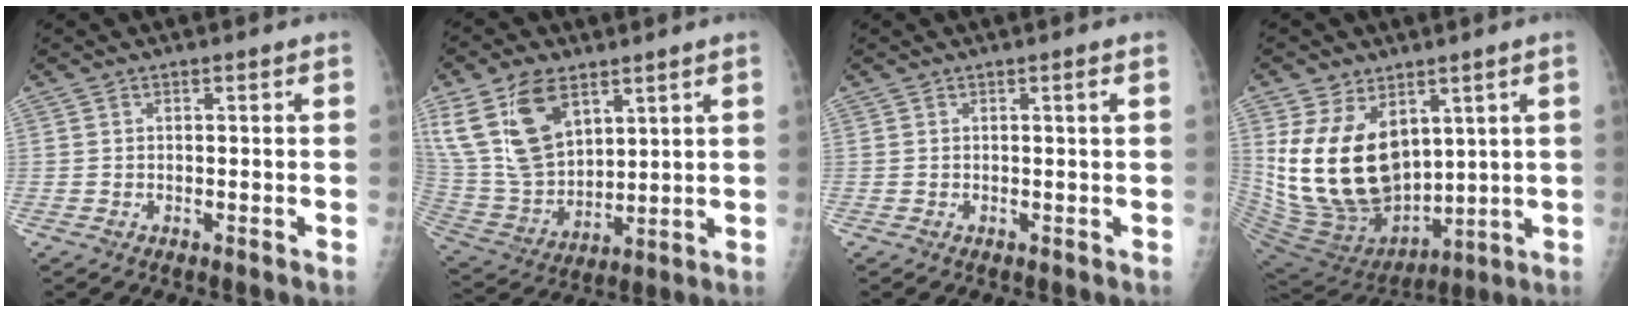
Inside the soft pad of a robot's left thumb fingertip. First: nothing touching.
{"total": 17.6, "force": [8.9, 9.5, 11.9], "torque": [-0.214, -0.035, 0.188]}
{"total": 1.0, "force": [0.3, -0.3, 0.9], "torque": [-0.019, -0.002, 0.006]}
{"total": 20.3, "force": [5.1, 13.2, 14.5], "torque": [-0.246, -0.043, 0.129]}